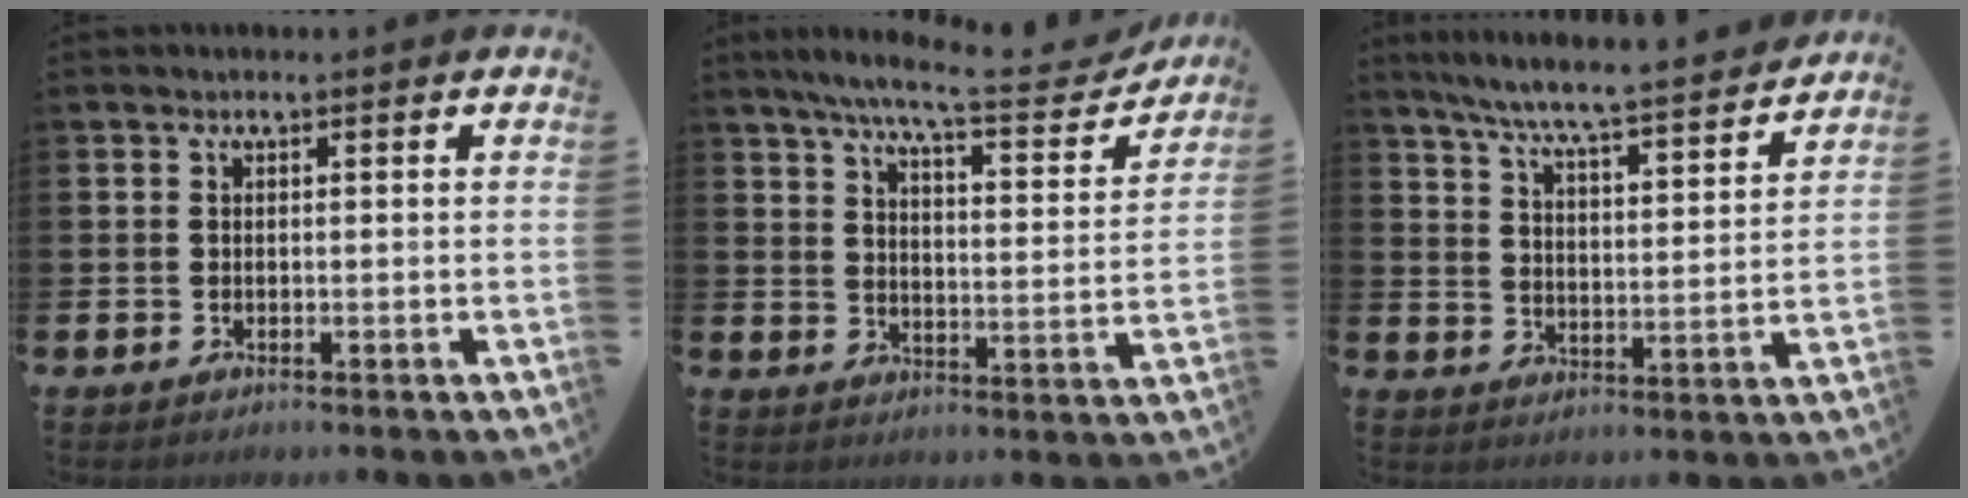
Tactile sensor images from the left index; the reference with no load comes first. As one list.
[{"total": 8.3, "force": [7.4, 0.6, 3.6], "torque": [-0.082, -0.051, 0.122]}, {"total": 7.7, "force": [7.2, -0.1, 2.6], "torque": [-0.078, -0.054, 0.123]}]